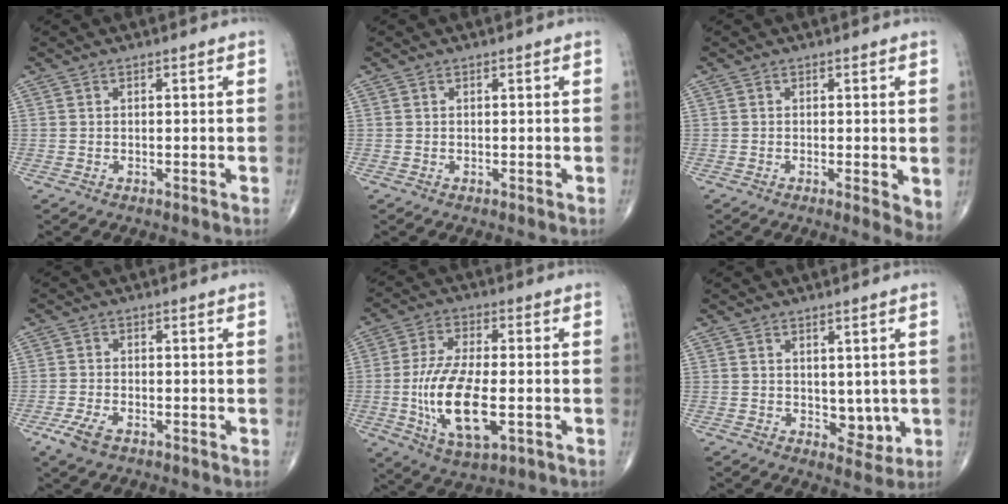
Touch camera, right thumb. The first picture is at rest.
{"total": 0.0}
{"total": 3.7, "force": [-0.4, 0.9, 3.5], "torque": [-0.048, -0.012, -0.011]}
{"total": 4.2, "force": [-2.5, 1.9, 2.8], "torque": [-0.064, 0.003, -0.047]}
{"total": 14.9, "force": [-2.9, 6.3, 13.1], "torque": [-0.253, -0.002, -0.047]}
{"total": 4.6, "force": [0.2, 3.1, 3.4], "torque": [-0.019, -0.012, 0.013]}